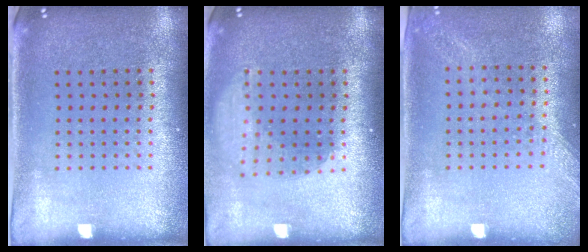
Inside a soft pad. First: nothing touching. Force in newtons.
{"total": 1.7, "press": 1.3, "slide": 1.1}
{"total": 1.4, "press": 1.3, "slide": 0.4}